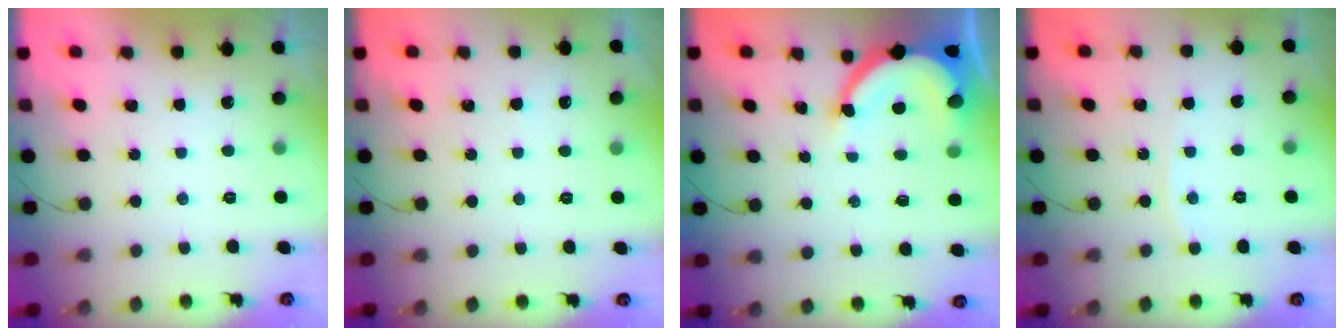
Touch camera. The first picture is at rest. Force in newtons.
{"total": 1.7, "press": 1.7, "slide": 0.3}
{"total": 9.0, "press": 8.9, "slide": 0.7}
{"total": 2.3, "press": 2.3, "slide": 0.3}